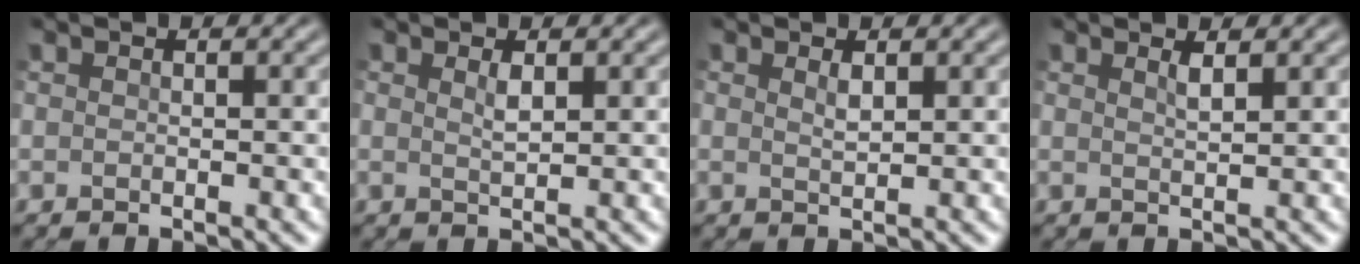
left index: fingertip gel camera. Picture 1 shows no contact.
{"total": 0.8, "force": [0.3, 0.2, 0.8], "torque": [-0.017, -0.002, 0.006]}
{"total": 0.7, "force": [0.3, 0.2, 0.6], "torque": [-0.014, -0.002, 0.007]}
{"total": 1.0, "force": [0.5, 0.3, 0.8], "torque": [-0.010, 0.000, 0.008]}